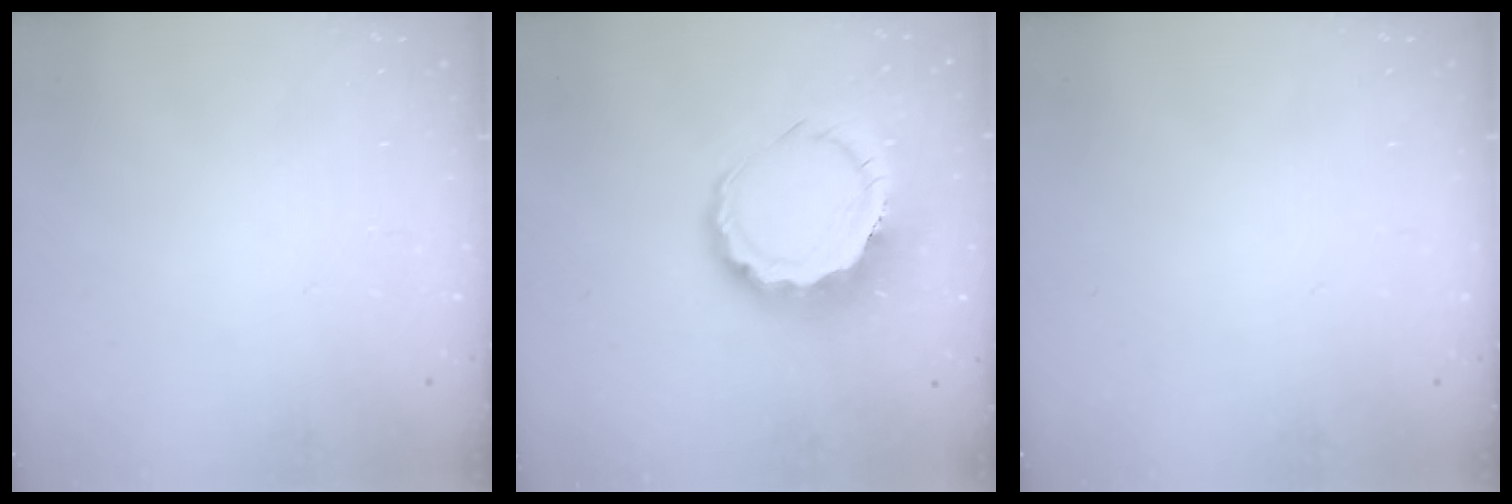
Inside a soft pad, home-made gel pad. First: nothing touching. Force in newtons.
{"total": 10.9, "press": 10.7, "slide": 2.1}
{"total": 0.0}